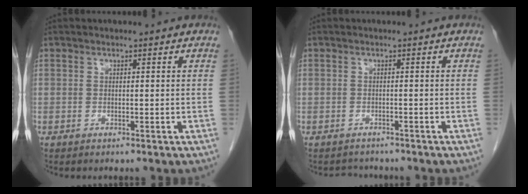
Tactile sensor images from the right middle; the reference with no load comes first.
{"total": 2.3, "force": [-2.1, 0.9, -0.2], "torque": [0.001, -0.003, -0.032]}